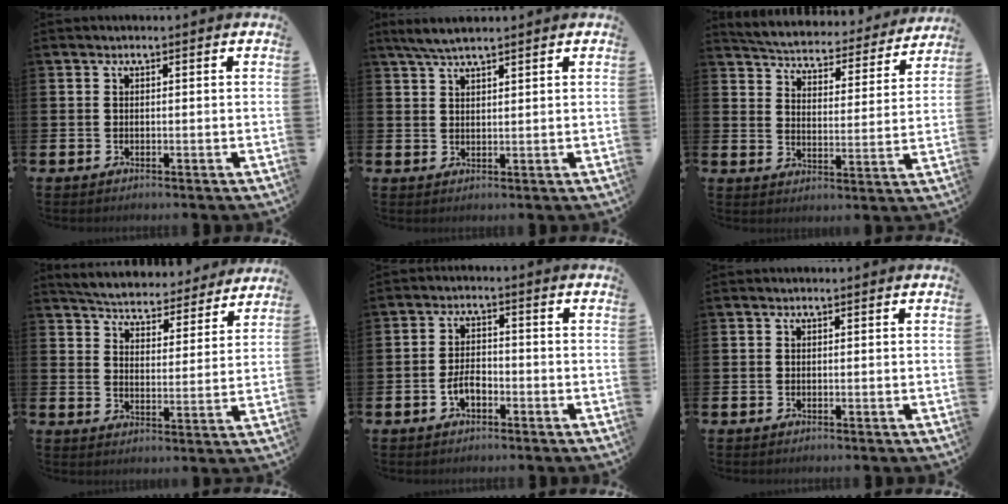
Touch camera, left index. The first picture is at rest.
{"total": 3.8, "force": [3.3, 0.6, 1.8], "torque": [-0.038, -0.005, 0.058]}
{"total": 4.9, "force": [4.8, 0.7, 0.7], "torque": [-0.040, -0.044, 0.077]}
{"total": 5.3, "force": [5.3, 0.7, 0.4], "torque": [-0.035, -0.045, 0.089]}
{"total": 3.2, "force": [-1.4, 1.8, 2.3], "torque": [-0.041, 0.005, -0.028]}
{"total": 0.0}